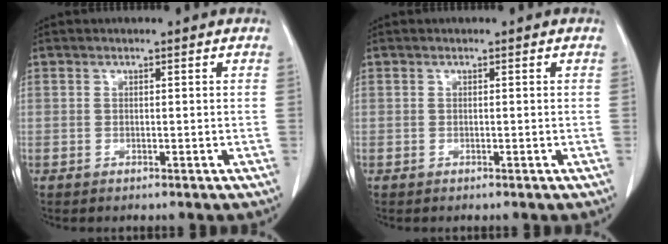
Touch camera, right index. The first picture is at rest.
{"total": 0.0}